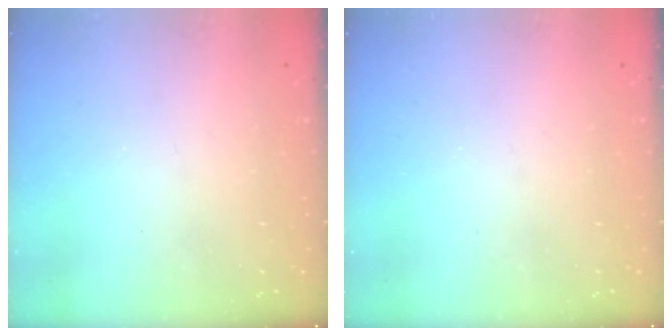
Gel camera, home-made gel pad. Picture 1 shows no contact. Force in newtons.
{"total": 0.0}